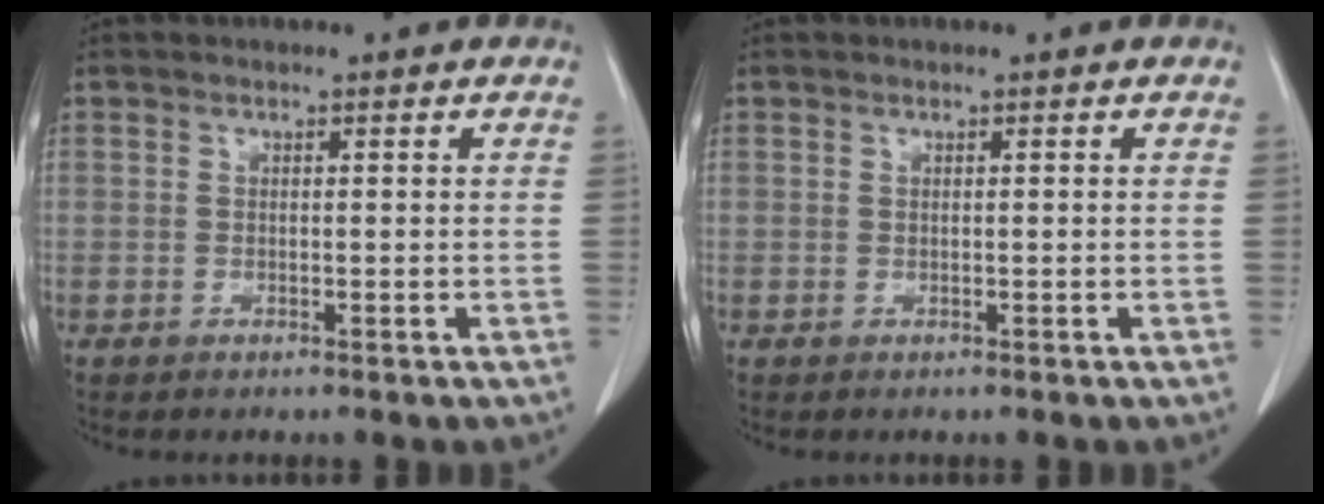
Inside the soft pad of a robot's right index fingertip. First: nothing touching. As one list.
[{"total": 0.0}]